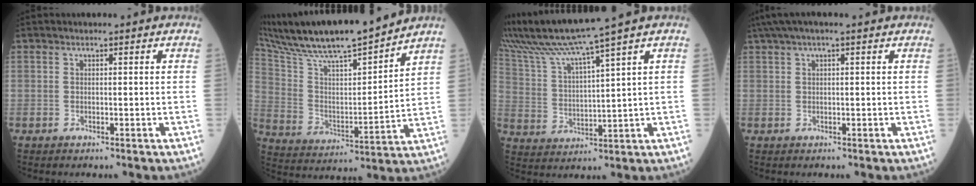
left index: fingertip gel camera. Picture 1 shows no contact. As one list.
[{"total": 20.8, "force": [18.0, 1.4, 10.2], "torque": [-0.189, 0.008, 0.312]}, {"total": 11.5, "force": [9.3, -2.6, 6.3], "torque": [-0.125, 0.004, 0.182]}, {"total": 5.6, "force": [4.0, 0.4, 4.0], "torque": [-0.072, 0.043, 0.069]}]